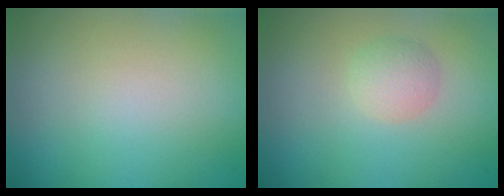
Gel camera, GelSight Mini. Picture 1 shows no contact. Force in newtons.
{"total": 1.8, "press": 1.8, "slide": 0.1}